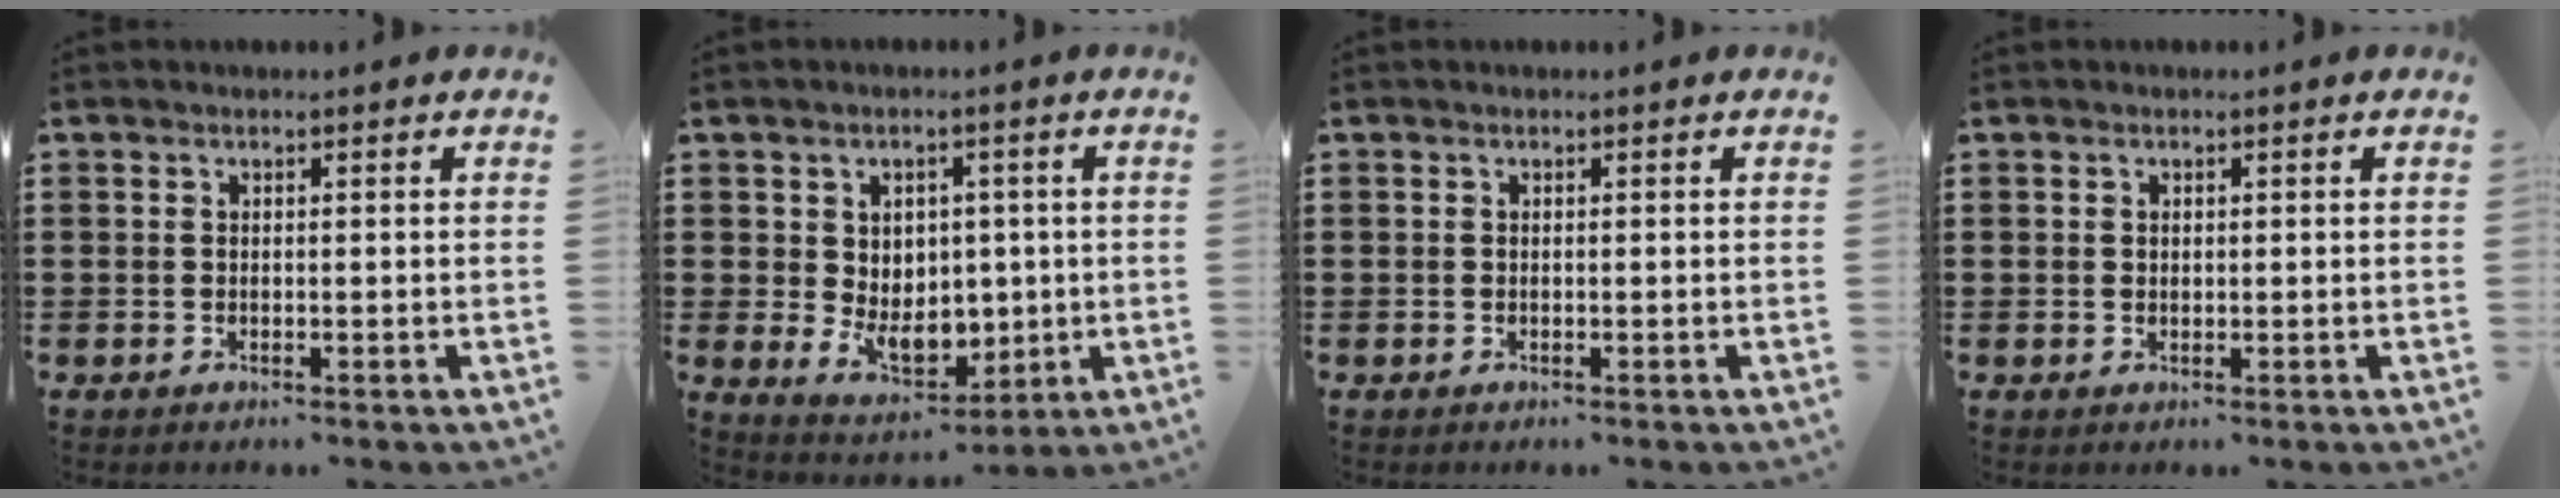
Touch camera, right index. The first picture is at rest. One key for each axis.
{"total": 6.5, "fx": 0.1, "fy": 5.4, "fz": 3.6, "tx": -0.054, "ty": 0.009, "tz": 0.004}
{"total": 0.0}
{"total": 0.6, "fx": 0.3, "fy": 0.5, "fz": 0.2, "tx": -0.006, "ty": 0.002, "tz": 0.007}